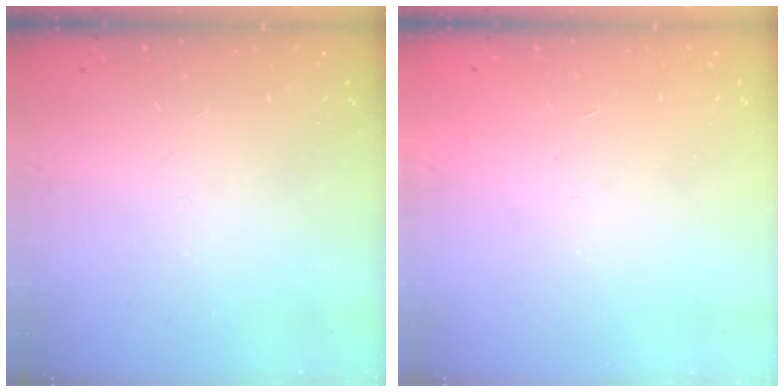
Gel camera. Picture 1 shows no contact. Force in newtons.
{"total": 3.4, "press": 3.4, "slide": 0.1}